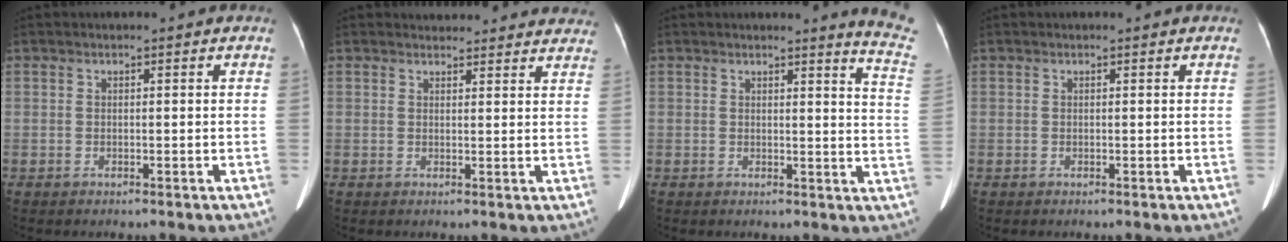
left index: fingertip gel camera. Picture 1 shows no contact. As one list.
[{"total": 13.7, "force": [13.0, 3.5, 2.3], "torque": [-0.003, 0.005, 0.132]}, {"total": 8.3, "force": [8.0, -1.4, 1.7], "torque": [-0.018, -0.095, 0.062]}, {"total": 0.6, "force": [0.6, 0.1, 0.2], "torque": [-0.004, 0.006, 0.006]}]